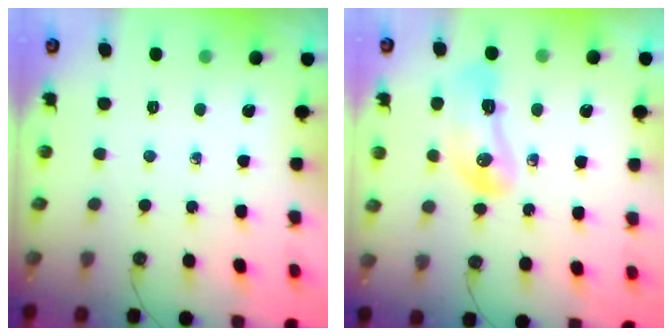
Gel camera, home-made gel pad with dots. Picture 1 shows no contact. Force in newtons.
{"total": 14.7, "press": 12.3, "slide": 8.1}